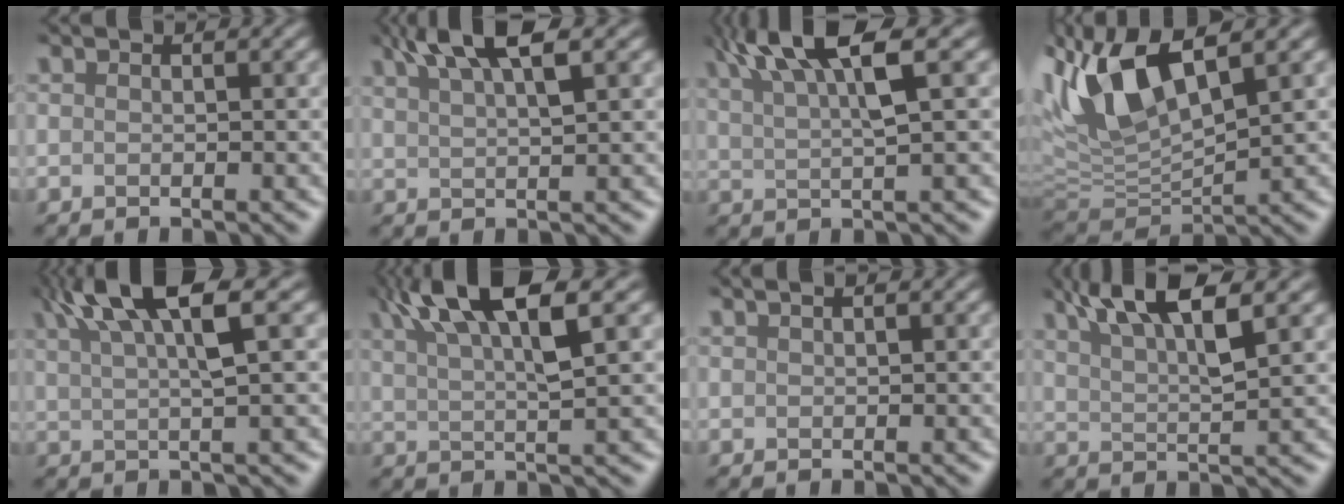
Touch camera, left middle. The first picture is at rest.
{"total": 4.1, "force": [3.2, -0.1, 2.5], "torque": [-0.053, 0.016, 0.072]}
{"total": 6.0, "force": [3.6, 0.6, 4.8], "torque": [-0.099, 0.022, 0.086]}
{"total": 7.0, "force": [3.2, 2.3, 5.7], "torque": [-0.164, 0.010, 0.085]}
{"total": 6.0, "force": [3.4, 0.6, 4.9], "torque": [-0.088, 0.025, 0.079]}
{"total": 6.8, "force": [4.0, 0.8, 5.4], "torque": [-0.105, 0.023, 0.091]}
{"total": 1.3, "force": [0.8, 0.6, 0.9], "torque": [0.000, 0.019, 0.002]}
{"total": 5.3, "force": [3.6, 0.1, 3.8], "torque": [-0.086, 0.012, 0.086]}